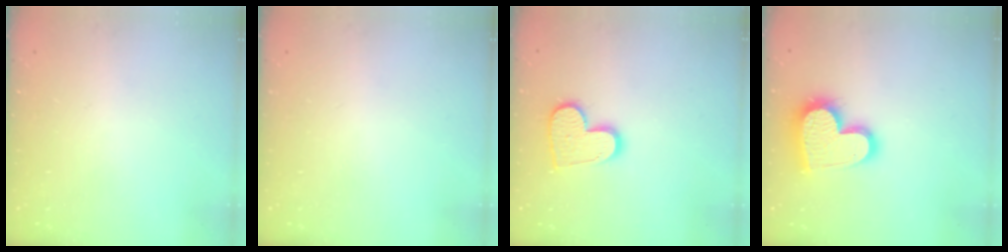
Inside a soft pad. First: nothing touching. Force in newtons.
{"total": 0.0}
{"total": 13.0, "press": 13.0, "slide": 1.0}
{"total": 18.9, "press": 18.9, "slide": 1.5}